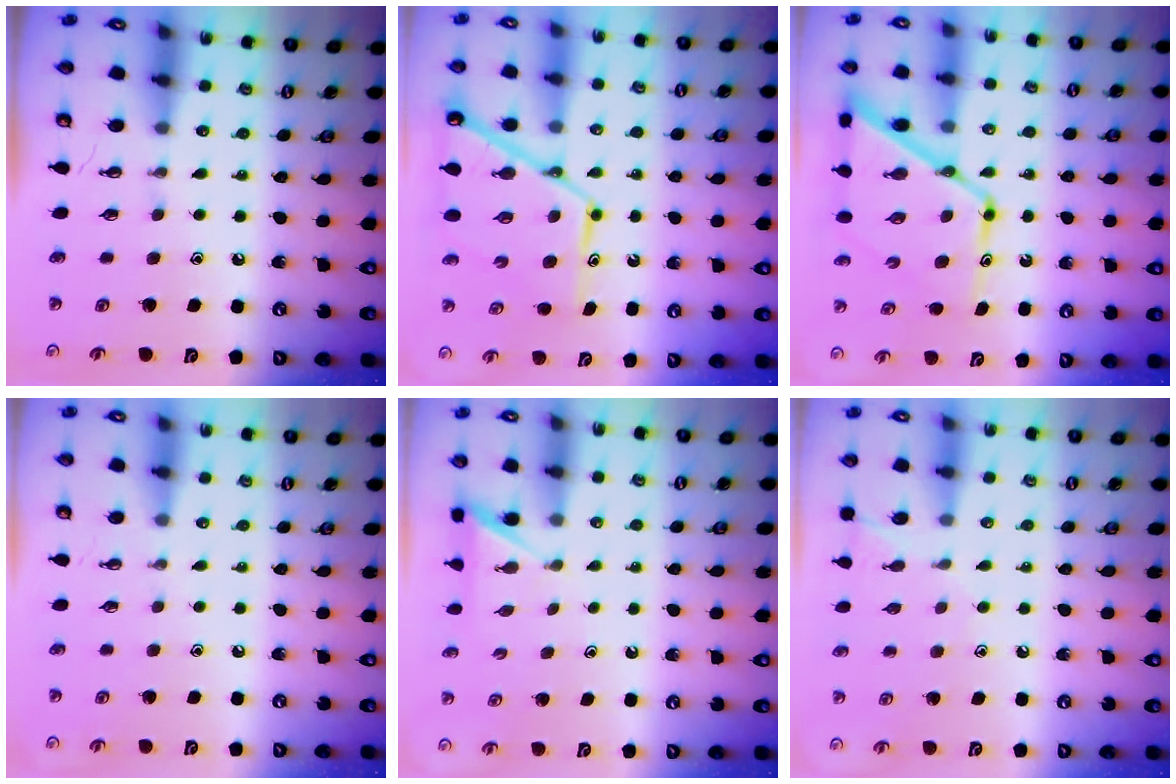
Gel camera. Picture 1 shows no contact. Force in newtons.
{"total": 13.0, "press": 13.0, "slide": 1.1}
{"total": 15.6, "press": 15.5, "slide": 1.2}
{"total": 0.0}
{"total": 2.7, "press": 2.7, "slide": 0.2}
{"total": 5.7, "press": 5.7, "slide": 0.6}